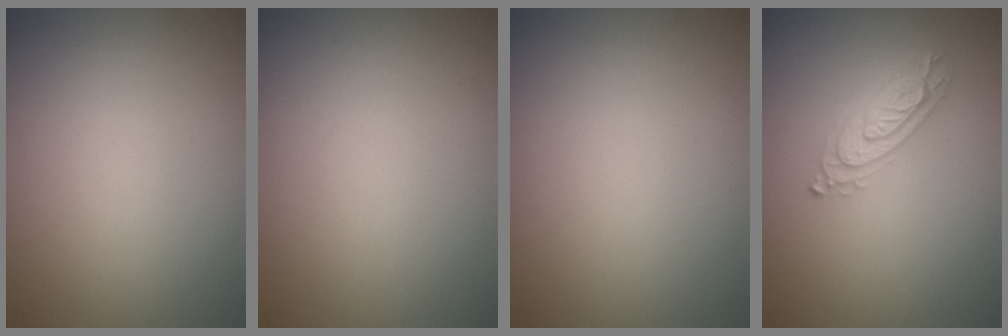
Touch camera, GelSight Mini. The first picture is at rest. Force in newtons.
{"total": 0.0}
{"total": 0.0}
{"total": 2.4, "press": 2.4, "slide": 0.3}